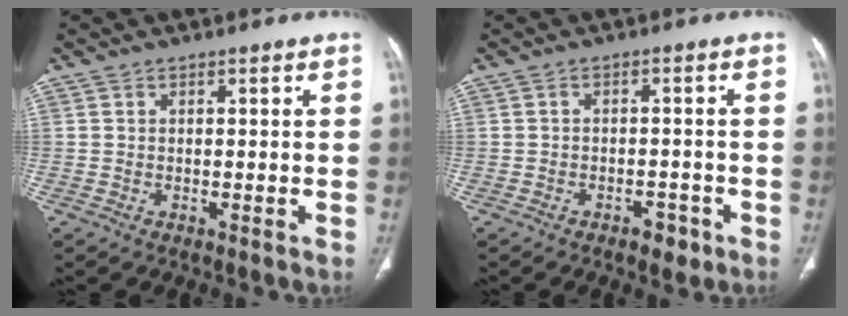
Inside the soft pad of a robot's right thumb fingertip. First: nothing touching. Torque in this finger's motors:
{"motor_torque": [0.30, 0.50, -0.29, 0.11, 0.13]}